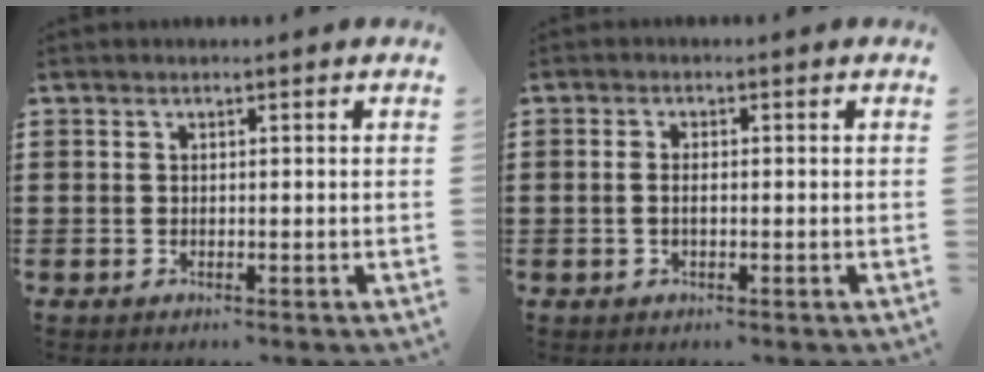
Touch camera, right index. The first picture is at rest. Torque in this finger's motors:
{"motor_torque": [-0.80, 1.14, -0.03, 0.00]}